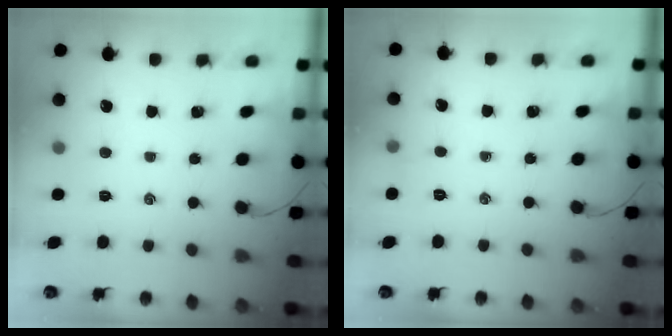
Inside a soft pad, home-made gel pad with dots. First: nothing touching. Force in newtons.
{"total": 3.5, "press": 3.3, "slide": 1.1}